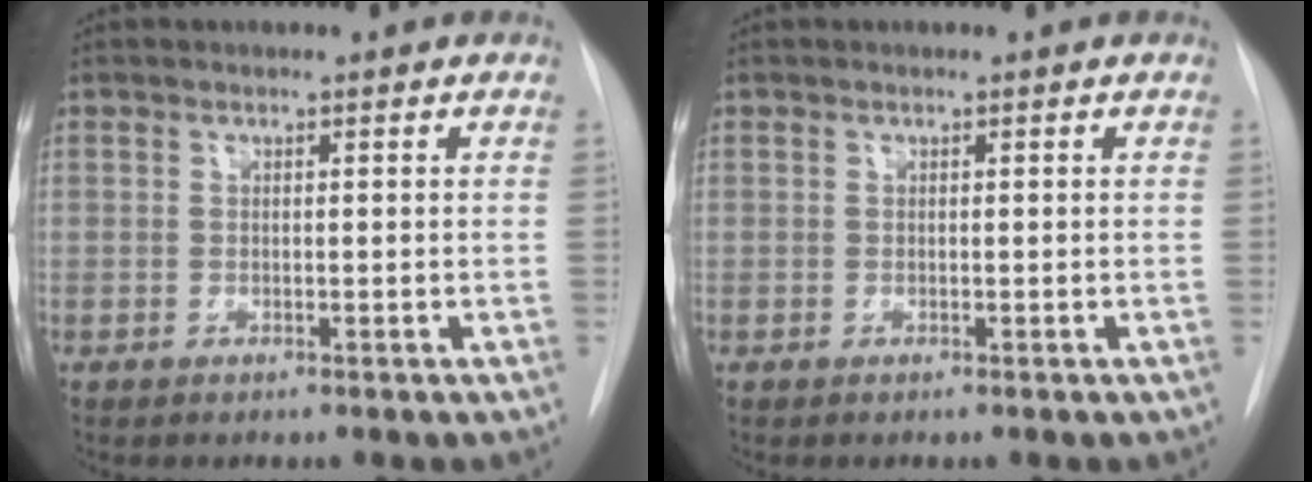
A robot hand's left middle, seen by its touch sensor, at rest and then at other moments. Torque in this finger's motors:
{"motor_torque": [0.01, -0.02, -0.05, 0.00]}